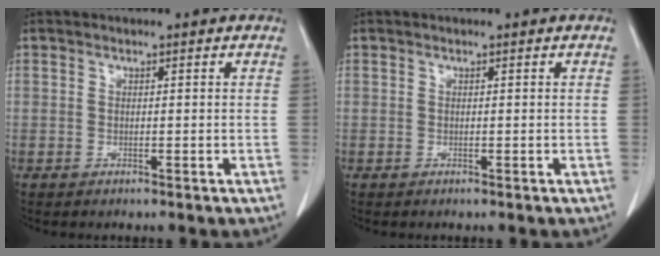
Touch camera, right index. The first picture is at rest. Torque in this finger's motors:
{"motor_torque": [0.00, 0.00, 0.00, 0.00]}